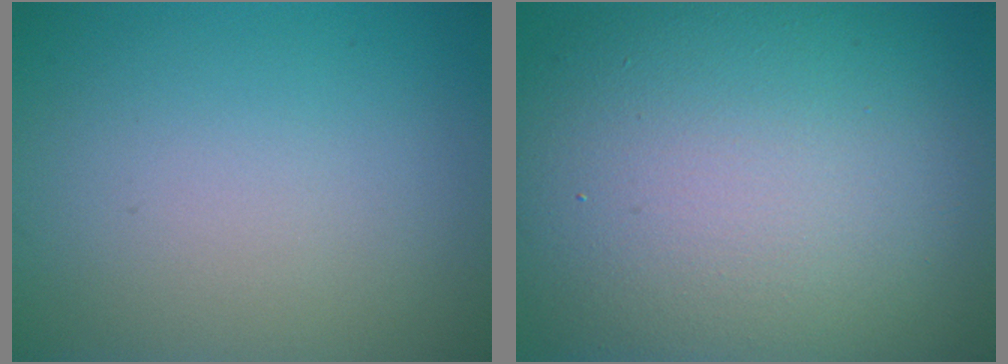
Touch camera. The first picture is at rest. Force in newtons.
{"total": 15.0, "press": 15.0, "slide": 0.9}